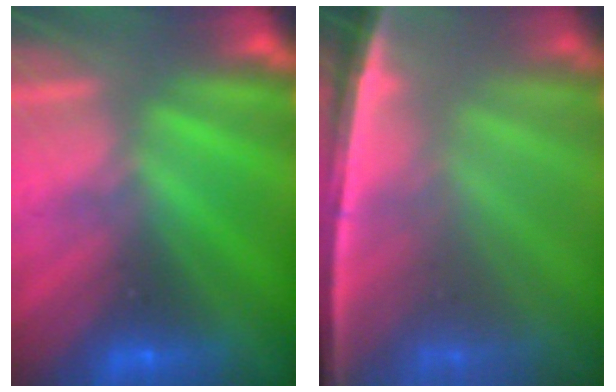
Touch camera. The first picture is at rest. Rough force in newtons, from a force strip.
{"total": 7.0}